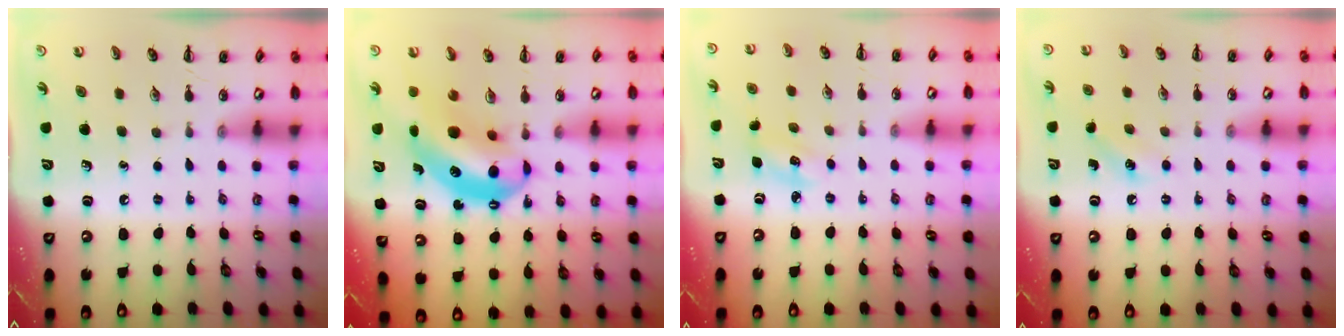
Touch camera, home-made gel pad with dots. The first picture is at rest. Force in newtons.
{"total": 10.8, "press": 10.4, "slide": 2.7}
{"total": 4.0, "press": 3.9, "slide": 1.1}
{"total": 5.9, "press": 5.7, "slide": 1.7}